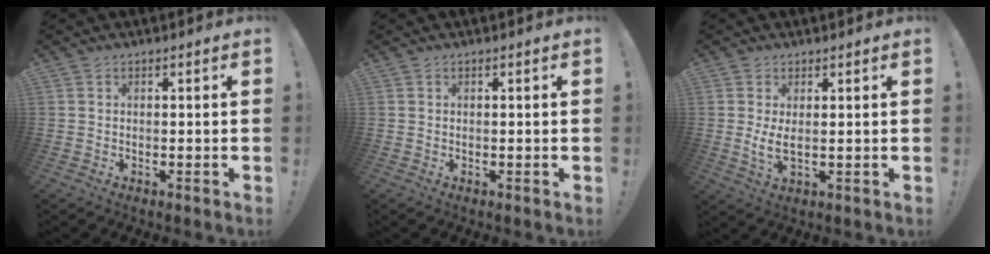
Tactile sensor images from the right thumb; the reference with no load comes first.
{"total": 0.0}
{"total": 4.5, "force": [0.9, 1.5, 4.1], "torque": [-0.063, -0.012, 0.015]}